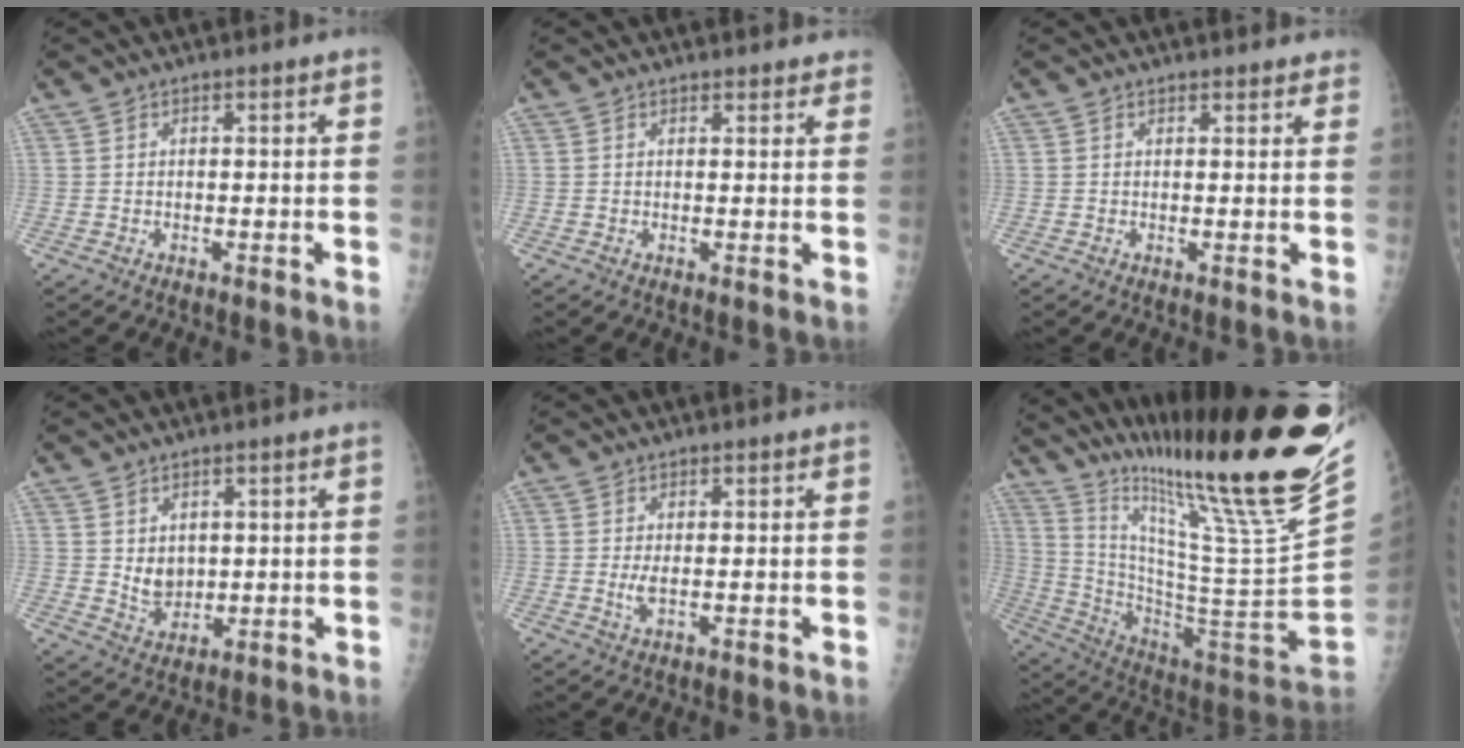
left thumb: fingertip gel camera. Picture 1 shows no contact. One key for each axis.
{"total": 3.4, "fx": 3.1, "fy": 1.1, "fz": 0.5, "tx": 0.015, "ty": -0.013, "tz": 0.024}
{"total": 2.8, "fx": 2.6, "fy": 0.9, "fz": 0.5, "tx": 0.009, "ty": -0.010, "tz": 0.021}
{"total": 4.3, "fx": 1.2, "fy": 3.2, "fz": 2.6, "tx": -0.029, "ty": -0.016, "tz": 0.033}
{"total": 2.2, "fx": 0.3, "fy": 0.6, "fz": 2.1, "tx": -0.044, "ty": -0.005, "tz": 0.011}
{"total": 31.9, "fx": 24.1, "fy": 0.8, "fz": 20.9, "tx": -0.322, "ty": -0.162, "tz": 0.387}